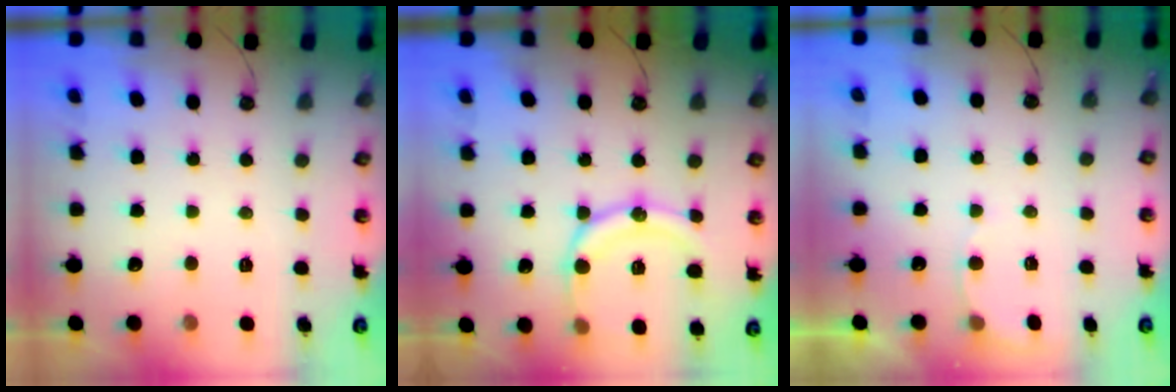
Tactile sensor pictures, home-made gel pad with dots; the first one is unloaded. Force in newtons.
{"total": 15.9, "press": 15.6, "slide": 3.0}
{"total": 5.0, "press": 4.7, "slide": 1.4}